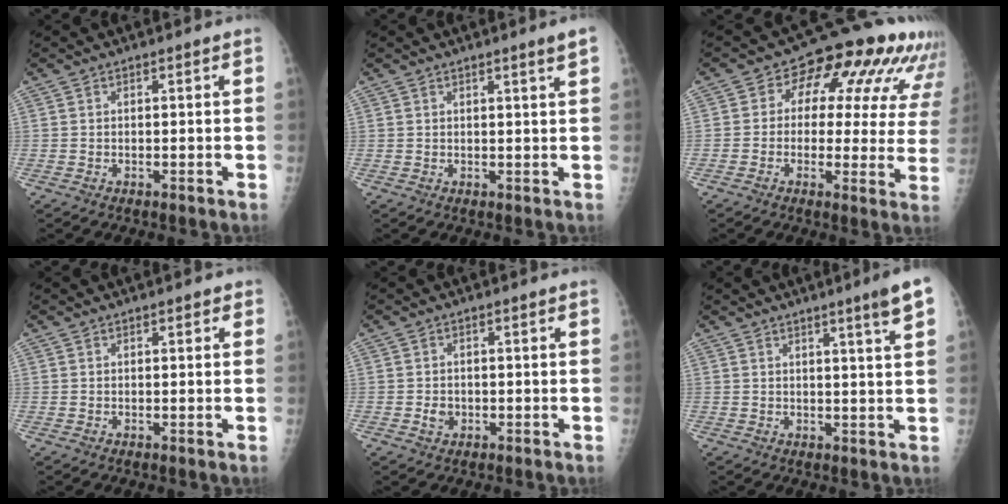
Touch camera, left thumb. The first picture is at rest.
{"total": 2.3, "force": [1.5, -0.5, 1.7], "torque": [-0.026, -0.013, 0.023]}
{"total": 17.2, "force": [7.6, 9.8, 12.0], "torque": [-0.109, 0.006, 0.080]}
{"total": 1.2, "force": [0.7, 0.6, 0.7], "torque": [-0.001, -0.001, 0.006]}
{"total": 1.9, "force": [-0.4, 1.6, 1.0], "torque": [-0.011, 0.005, -0.004]}
{"total": 5.8, "force": [3.3, -0.5, 4.7], "torque": [-0.066, -0.020, 0.046]}